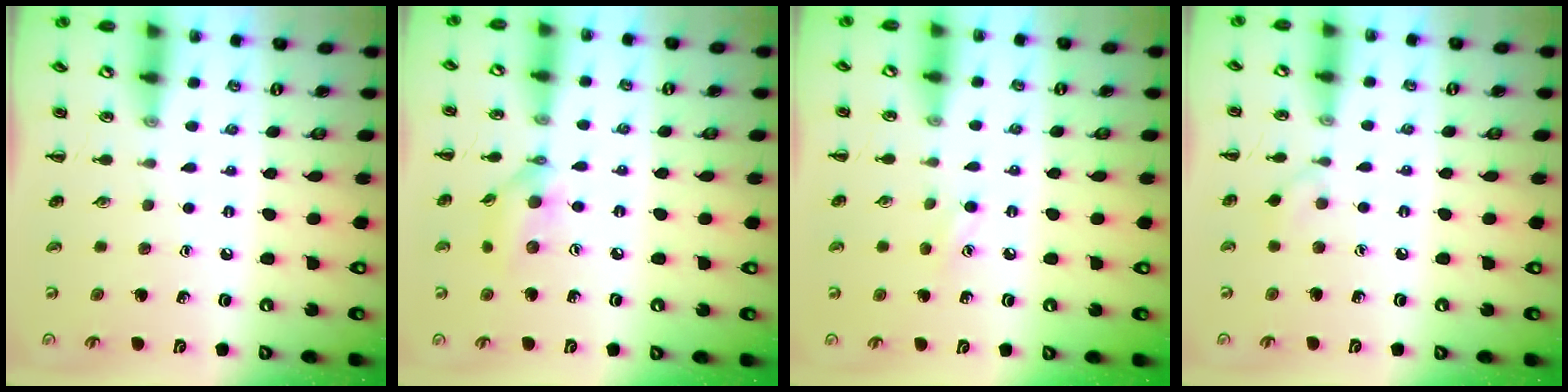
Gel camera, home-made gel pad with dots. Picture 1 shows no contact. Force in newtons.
{"total": 10.0, "press": 10.0, "slide": 1.3}
{"total": 2.4, "press": 2.3, "slide": 0.8}
{"total": 5.1, "press": 4.8, "slide": 1.8}